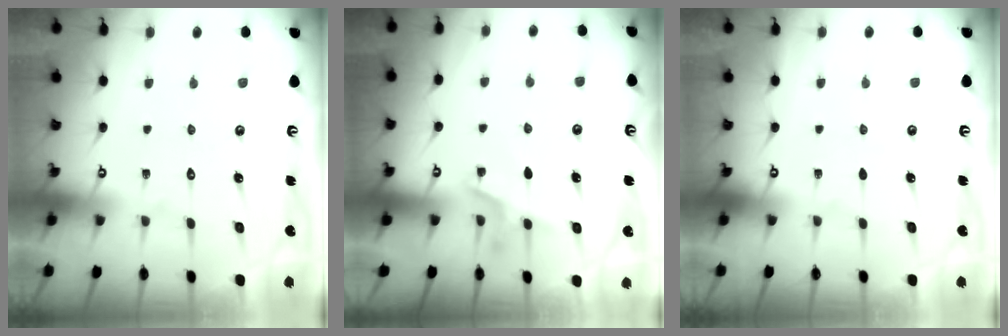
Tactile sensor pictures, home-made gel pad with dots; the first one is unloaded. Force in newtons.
{"total": 6.2, "press": 5.9, "slide": 2.0}
{"total": 0.0}